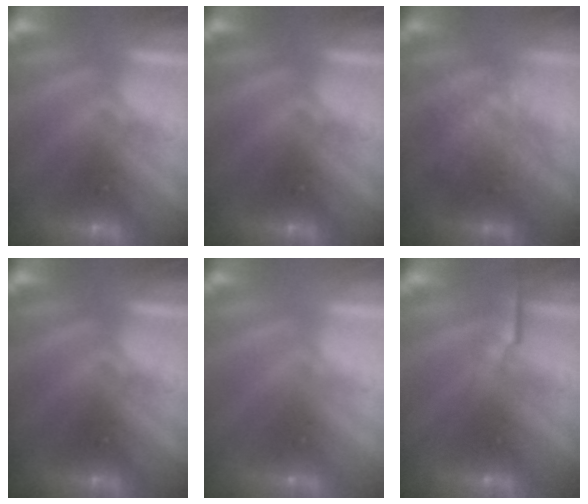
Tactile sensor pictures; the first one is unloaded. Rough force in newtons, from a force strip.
{"total": 0.0}
{"total": 2.2}
{"total": 0.0}
{"total": 3.0}
{"total": 2.7}